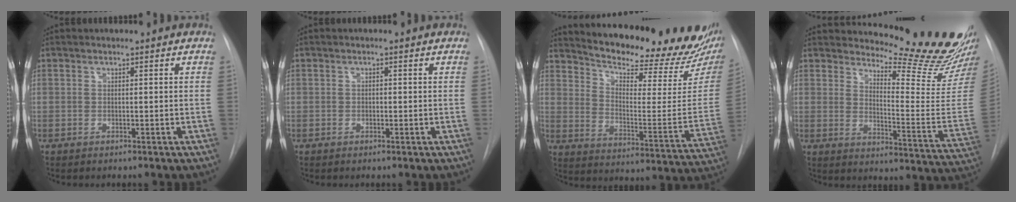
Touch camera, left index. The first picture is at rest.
{"total": 0.8, "force": [-0.5, 0.5, 0.4], "torque": [-0.002, -0.002, -0.013]}
{"total": 24.7, "force": [21.8, 4.6, 10.6], "torque": [-0.162, -0.088, 0.278]}
{"total": 19.7, "force": [18.5, 0.7, 6.5], "torque": [-0.092, -0.146, 0.219]}